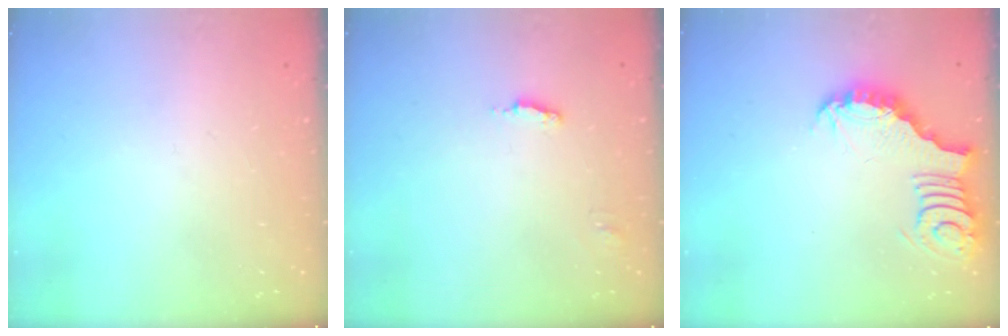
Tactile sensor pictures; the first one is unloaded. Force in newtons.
{"total": 2.9, "press": 2.9, "slide": 0.3}
{"total": 3.8, "press": 3.8, "slide": 0.6}